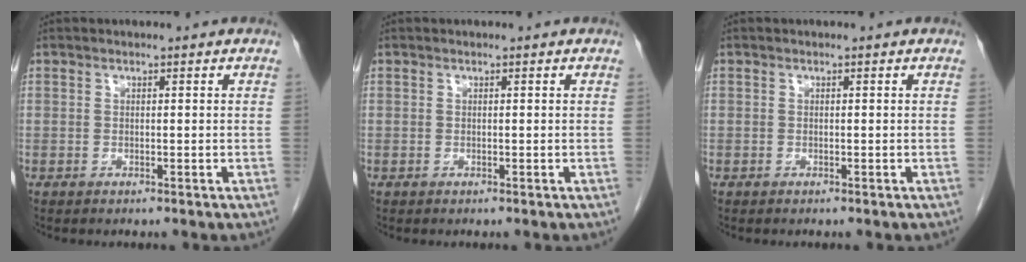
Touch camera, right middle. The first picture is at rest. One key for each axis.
{"total": 0.0}
{"total": 0.0}